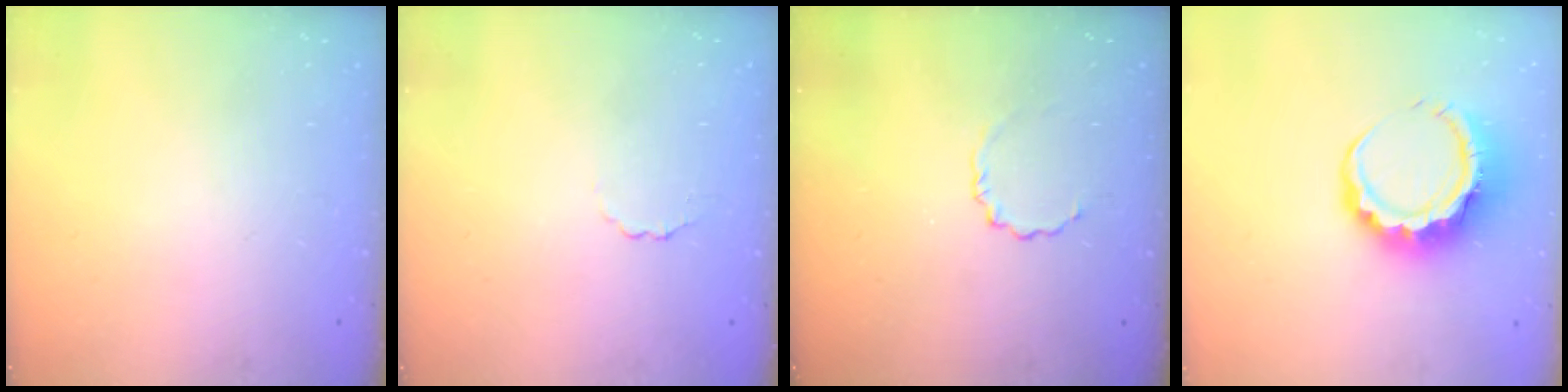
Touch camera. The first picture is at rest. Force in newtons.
{"total": 1.7, "press": 1.6, "slide": 0.5}
{"total": 3.5, "press": 3.2, "slide": 1.2}
{"total": 10.6, "press": 10.4, "slide": 2.1}